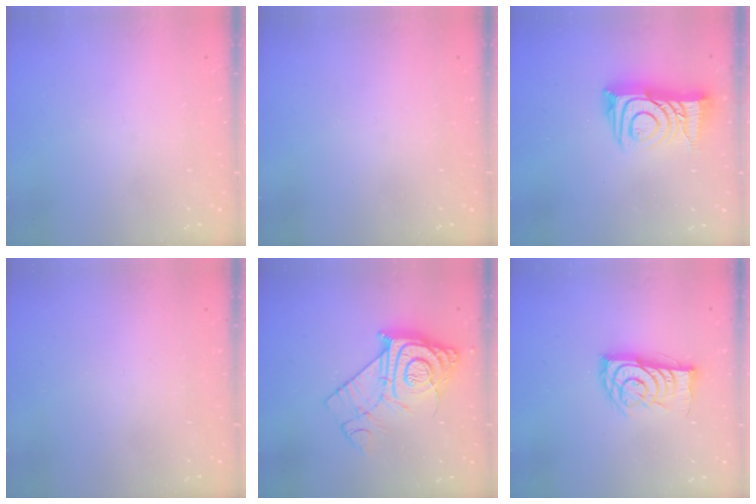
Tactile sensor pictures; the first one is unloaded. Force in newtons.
{"total": 0.0}
{"total": 14.1, "press": 14.1, "slide": 1.1}
{"total": 1.8, "press": 1.7, "slide": 0.1}
{"total": 14.9, "press": 14.8, "slide": 1.0}
{"total": 11.9, "press": 11.9, "slide": 0.8}